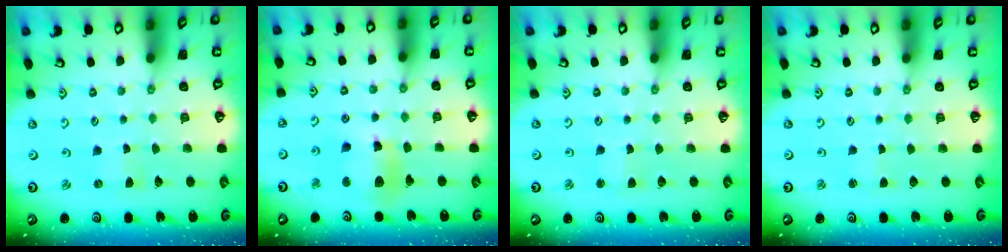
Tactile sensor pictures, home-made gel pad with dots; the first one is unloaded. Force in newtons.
{"total": 12.0, "press": 11.9, "slide": 1.5}
{"total": 2.0, "press": 2.0, "slide": 0.3}
{"total": 0.8, "press": 0.8, "slide": 0.2}